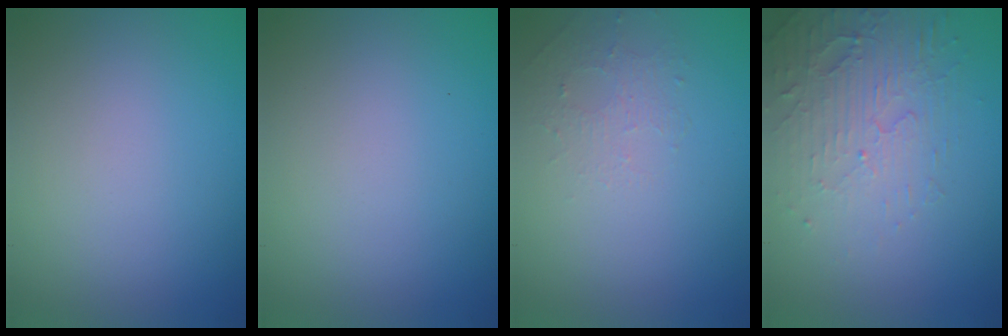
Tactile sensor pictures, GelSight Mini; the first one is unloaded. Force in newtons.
{"total": 0.0}
{"total": 1.3, "press": 0.7, "slide": 1.2}
{"total": 5.2, "press": 3.2, "slide": 4.0}